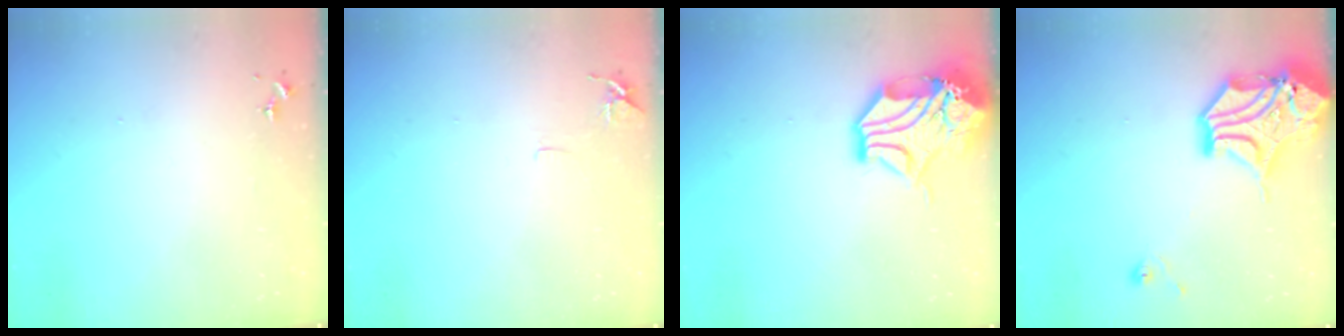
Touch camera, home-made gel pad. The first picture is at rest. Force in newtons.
{"total": 6.5, "press": 6.4, "slide": 0.7}
{"total": 15.9, "press": 15.7, "slide": 2.2}
{"total": 16.5, "press": 16.3, "slide": 2.5}